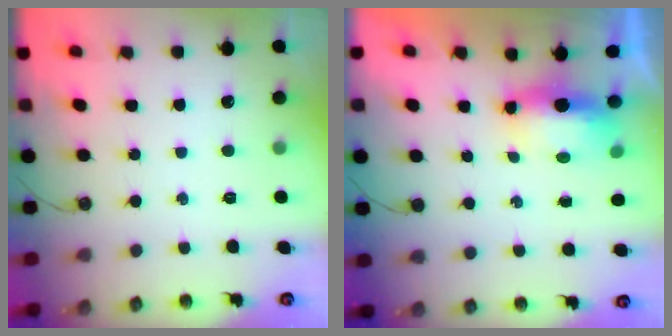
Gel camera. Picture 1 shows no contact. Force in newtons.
{"total": 7.0, "press": 6.6, "slide": 2.2}